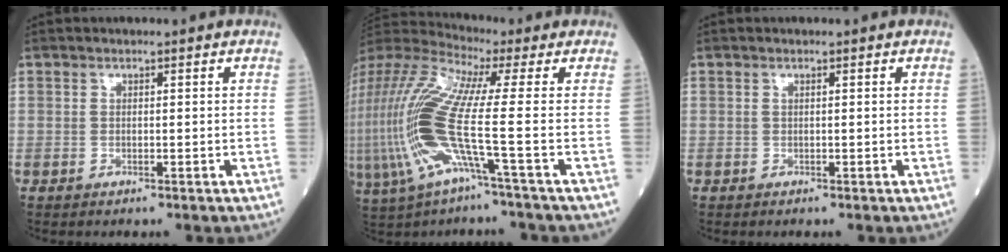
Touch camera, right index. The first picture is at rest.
{"total": 18.4, "force": [-3.3, 1.3, 18.0], "torque": [-0.423, -0.004, -0.074]}
{"total": 0.0}